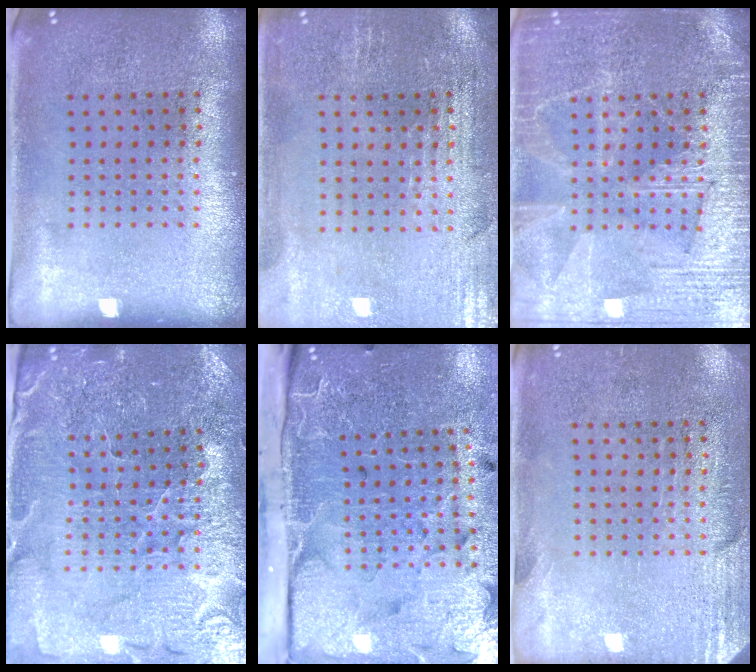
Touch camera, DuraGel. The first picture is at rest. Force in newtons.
{"total": 0.8, "press": 0.7, "slide": 0.5}
{"total": 3.6, "press": 3.5, "slide": 0.6}
{"total": 3.4, "press": 3.4, "slide": 0.3}
{"total": 4.9, "press": 3.9, "slide": 3.0}
{"total": 2.8, "press": 2.4, "slide": 1.5}